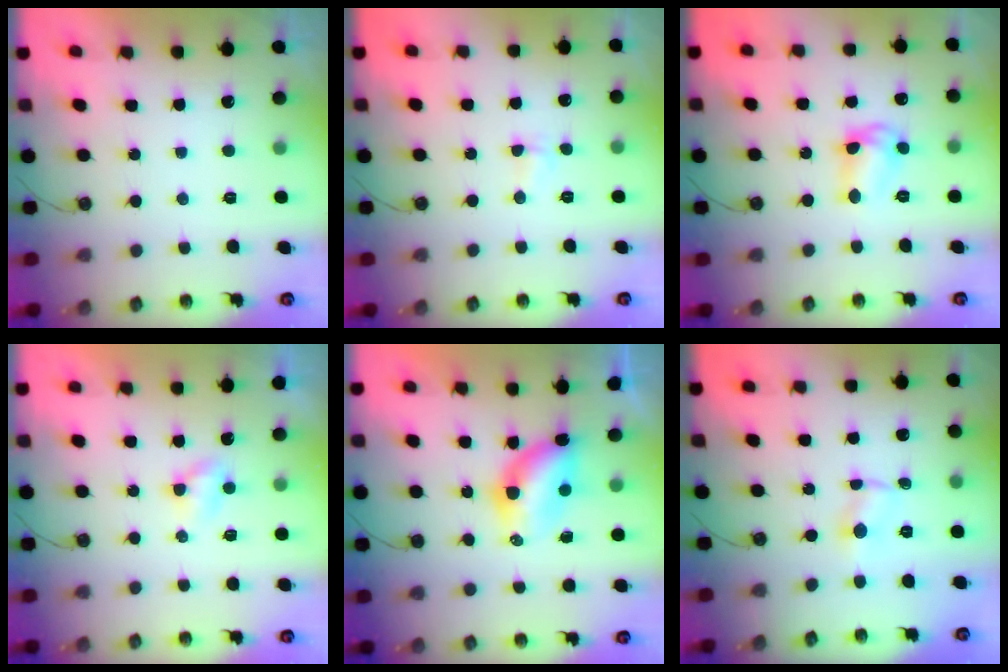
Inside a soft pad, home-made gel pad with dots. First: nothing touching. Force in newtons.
{"total": 2.8, "press": 2.8, "slide": 0.6}
{"total": 9.2, "press": 9.1, "slide": 0.8}
{"total": 2.8, "press": 2.8, "slide": 0.3}
{"total": 6.0, "press": 6.0, "slide": 0.3}
{"total": 1.7, "press": 1.7, "slide": 0.2}